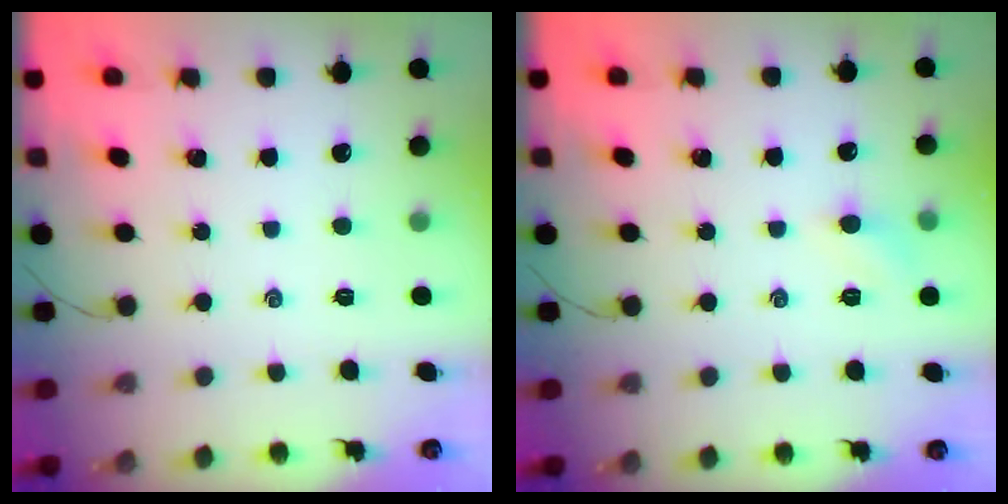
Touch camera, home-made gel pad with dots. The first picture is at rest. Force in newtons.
{"total": 4.2, "press": 3.9, "slide": 1.3}